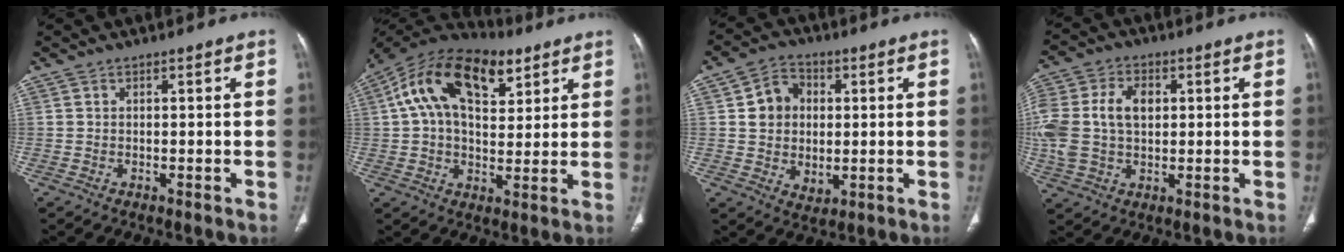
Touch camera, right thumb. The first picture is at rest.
{"total": 20.6, "force": [8.3, 11.5, 14.9], "torque": [-0.244, 0.013, 0.134]}
{"total": 9.4, "force": [1.4, 7.7, 5.2], "torque": [-0.050, -0.001, 0.023]}
{"total": 16.0, "force": [2.0, 11.0, 11.4], "torque": [-0.268, 0.013, 0.040]}